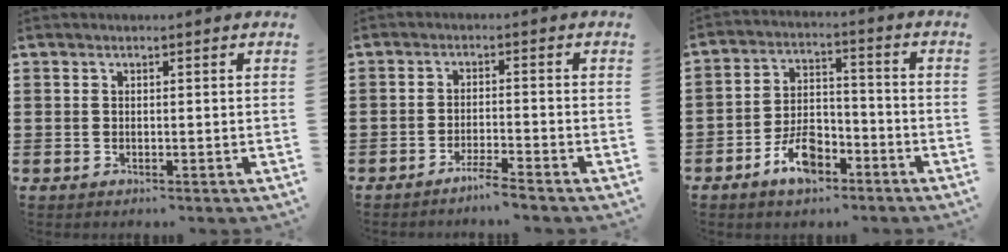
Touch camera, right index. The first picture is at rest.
{"total": 3.0, "force": [-2.7, -0.4, 1.2], "torque": [-0.021, 0.000, -0.052]}
{"total": 7.4, "force": [-4.6, 3.7, 4.5], "torque": [-0.090, 0.015, -0.086]}